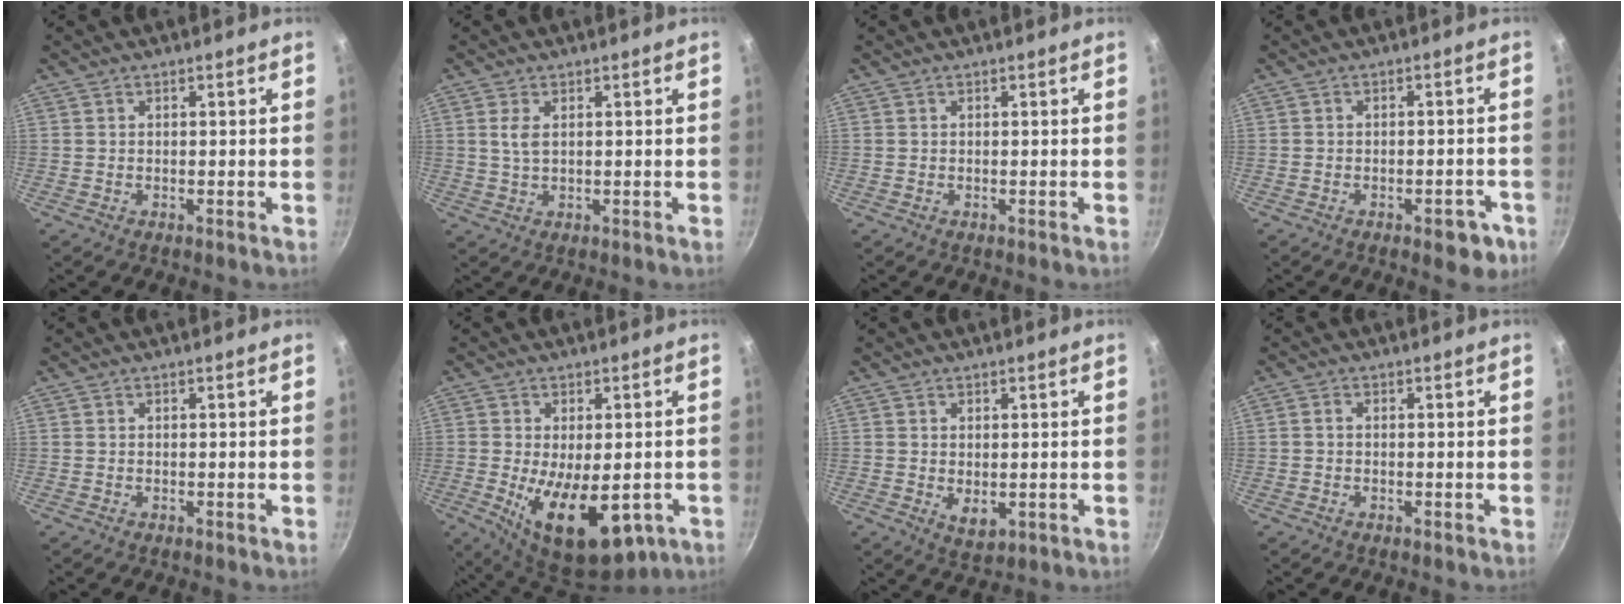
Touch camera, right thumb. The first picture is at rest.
{"total": 2.8, "force": [0.8, 1.3, 2.3], "torque": [-0.047, -0.004, 0.018]}
{"total": 0.0}
{"total": 5.6, "force": [-2.8, 2.9, 3.9], "torque": [-0.027, 0.024, -0.025]}
{"total": 0.0}
{"total": 16.4, "force": [-4.4, 8.3, 13.5], "torque": [-0.187, -0.017, -0.046]}
{"total": 3.8, "force": [-0.1, 2.4, 3.0], "torque": [-0.046, -0.016, 0.004]}
{"total": 1.0, "force": [-0.1, 0.8, 0.6], "torque": [-0.011, 0.007, -0.003]}